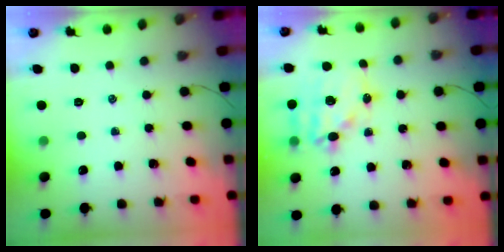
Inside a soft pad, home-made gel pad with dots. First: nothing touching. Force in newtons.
{"total": 15.6, "press": 15.3, "slide": 3.2}